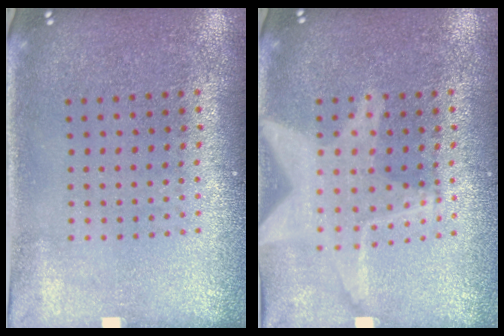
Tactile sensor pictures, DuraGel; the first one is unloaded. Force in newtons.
{"total": 3.0, "press": 3.0, "slide": 0.4}